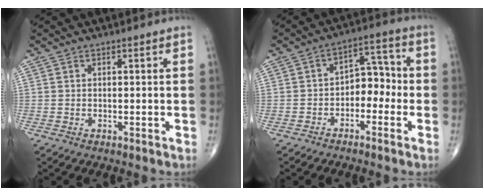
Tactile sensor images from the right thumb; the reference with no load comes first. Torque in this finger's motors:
{"motor_torque": [-0.46, -0.06, 0.27, 0.19, -0.02]}